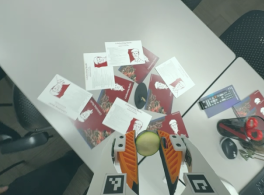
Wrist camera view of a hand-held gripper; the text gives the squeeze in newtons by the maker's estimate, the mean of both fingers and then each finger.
{"total": 12.9, "left": 13.4, "right": 12.4}